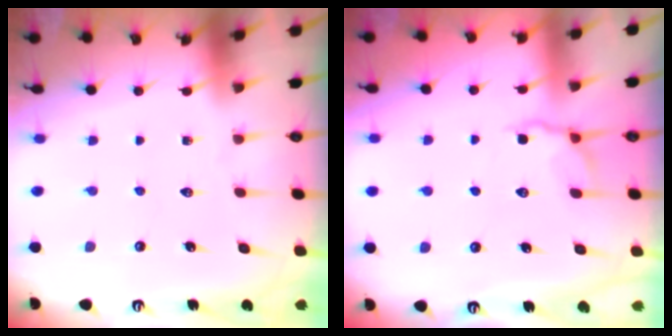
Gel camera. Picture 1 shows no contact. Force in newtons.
{"total": 3.8, "press": 3.5, "slide": 1.4}